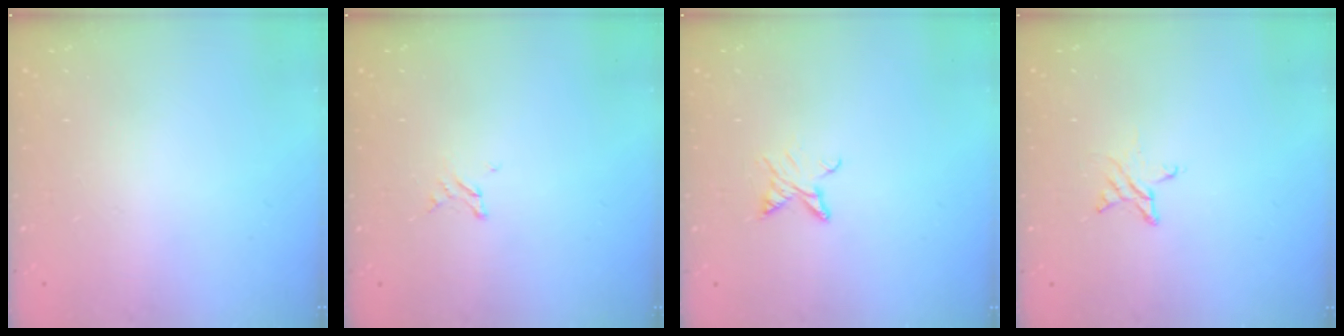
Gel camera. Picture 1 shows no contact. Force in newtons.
{"total": 1.2, "press": 1.2, "slide": 0.1}
{"total": 5.6, "press": 5.6, "slide": 0.8}
{"total": 4.1, "press": 4.1, "slide": 0.4}